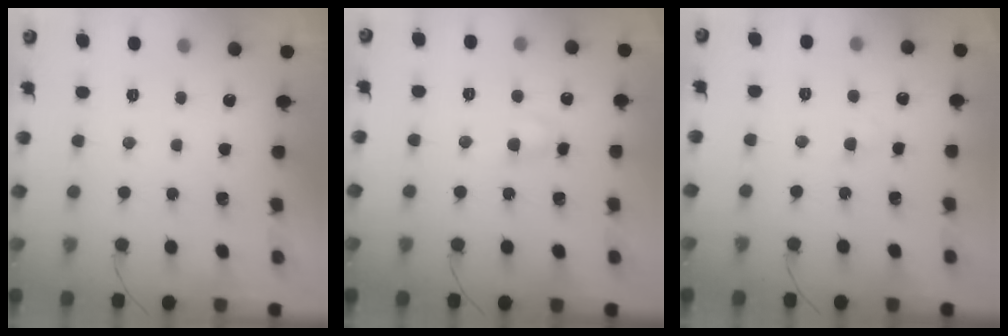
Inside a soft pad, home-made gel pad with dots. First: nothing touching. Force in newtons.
{"total": 3.0, "press": 2.8, "slide": 0.9}
{"total": 1.6, "press": 1.4, "slide": 0.8}